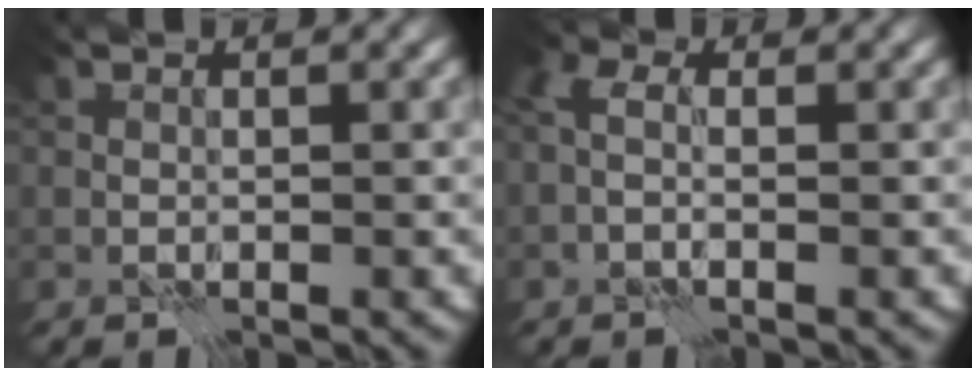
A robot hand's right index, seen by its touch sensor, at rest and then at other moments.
{"total": 2.3, "force": [-0.1, 1.3, 1.9], "torque": [-0.045, 0.011, -0.015]}